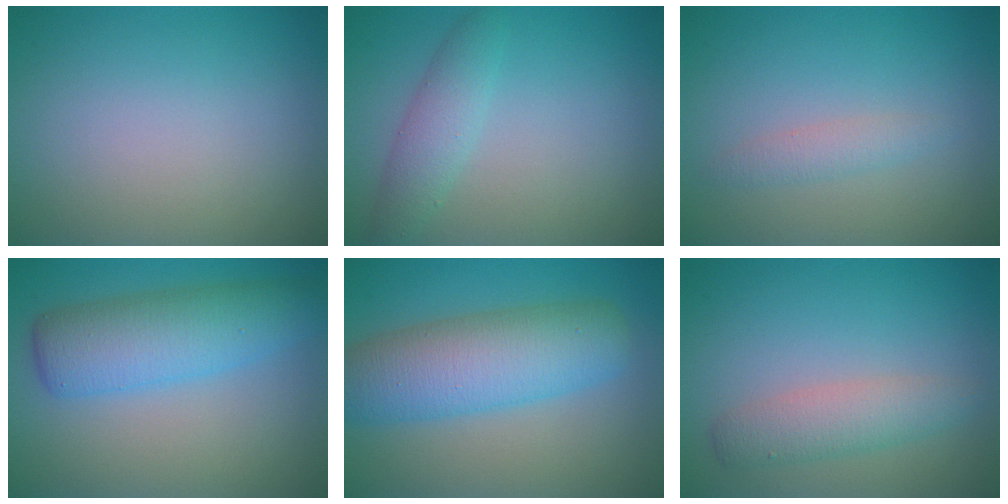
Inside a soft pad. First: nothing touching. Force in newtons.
{"total": 2.6, "press": 2.6, "slide": 0.1}
{"total": 1.4, "press": 1.4, "slide": 0.0}
{"total": 6.1, "press": 6.1, "slide": 0.2}
{"total": 7.7, "press": 7.7, "slide": 0.2}
{"total": 3.0, "press": 3.0, "slide": 0.1}